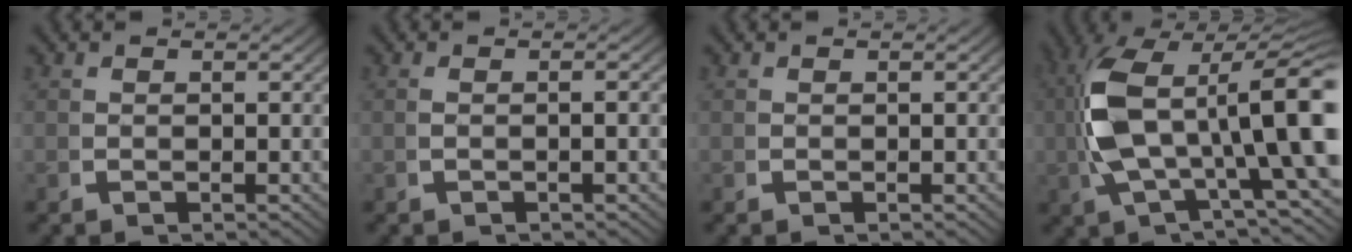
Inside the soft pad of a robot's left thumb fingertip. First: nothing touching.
{"total": 1.0, "force": [-0.2, -0.3, 0.9], "torque": [-0.024, -0.001, 0.001]}
{"total": 0.0}
{"total": 13.8, "force": [0.5, 7.1, 11.8], "torque": [-0.231, -0.014, 0.018]}